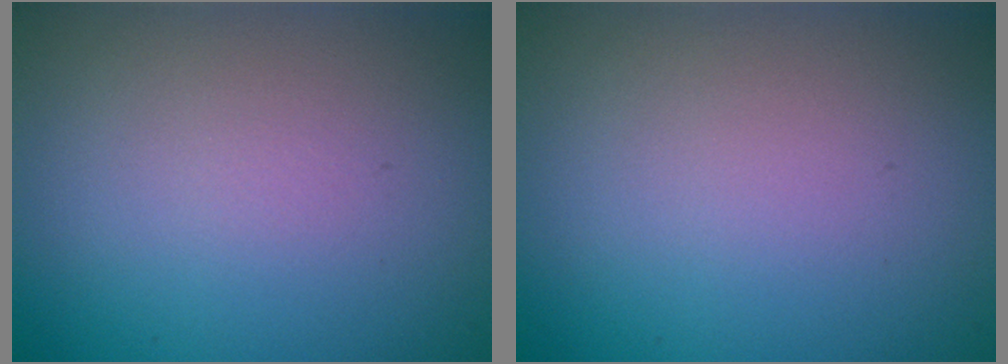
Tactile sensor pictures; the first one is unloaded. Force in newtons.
{"total": 0.0}